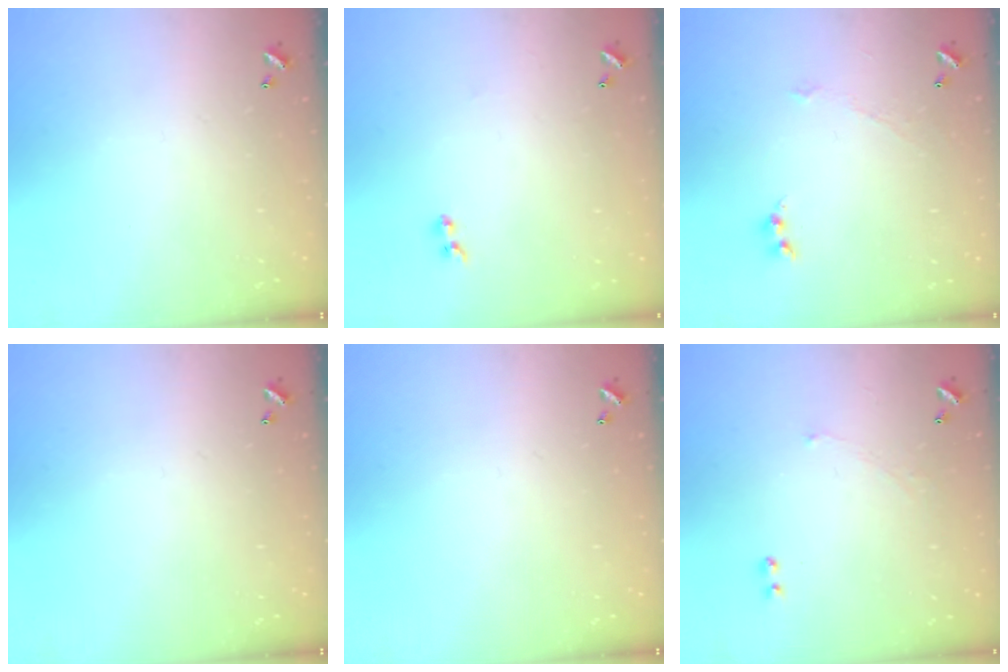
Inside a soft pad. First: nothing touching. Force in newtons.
{"total": 2.0, "press": 1.7, "slide": 1.0}
{"total": 1.9, "press": 1.8, "slide": 0.4}
{"total": 0.0}
{"total": 0.0}
{"total": 1.0, "press": 0.7, "slide": 0.6}